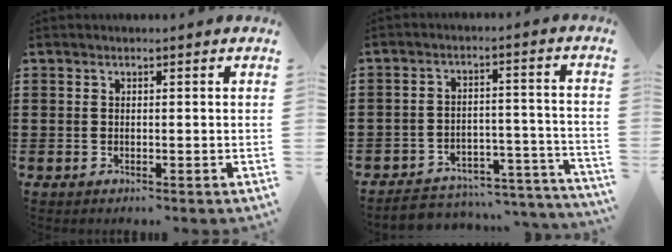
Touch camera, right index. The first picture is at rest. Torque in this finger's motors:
{"motor_torque": [-2.14, 0.00, -1.06, -0.21]}